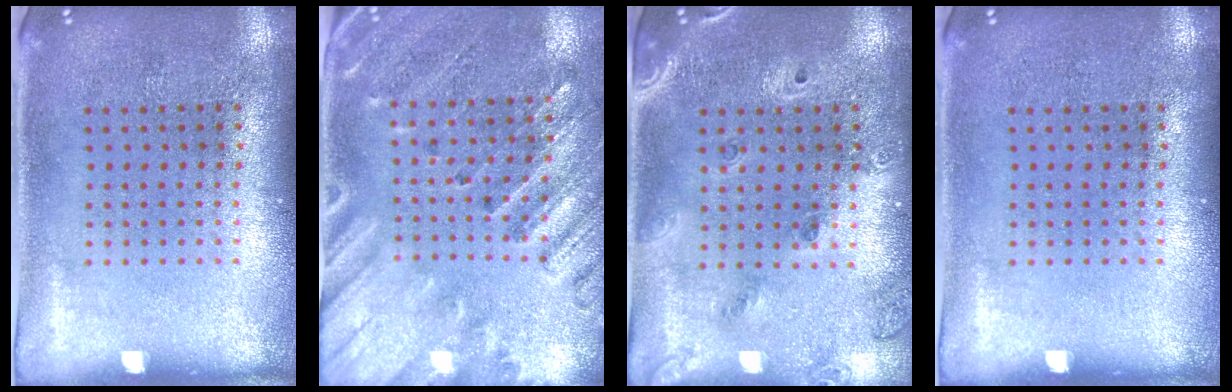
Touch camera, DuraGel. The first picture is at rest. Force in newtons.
{"total": 2.5, "press": 2.1, "slide": 1.4}
{"total": 1.6, "press": 1.4, "slide": 0.8}
{"total": 0.0}